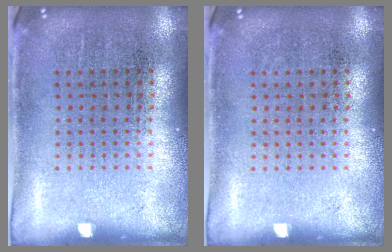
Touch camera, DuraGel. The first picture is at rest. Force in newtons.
{"total": 0.0}